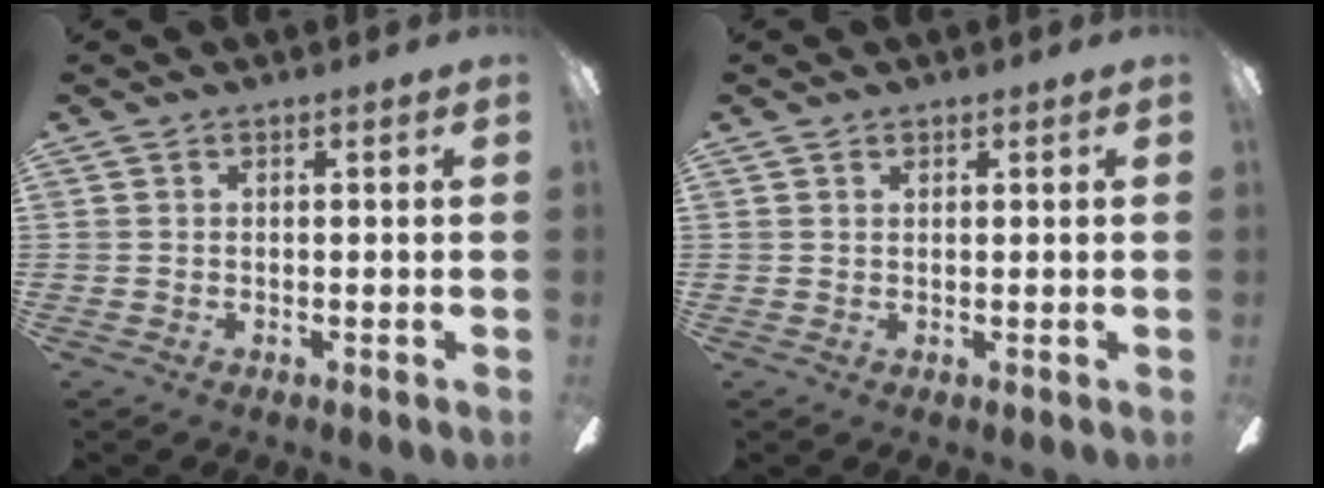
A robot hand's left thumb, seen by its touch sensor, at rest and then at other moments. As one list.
[{"total": 0.7, "force": [0.5, 0.4, 0.3], "torque": [-0.007, 0.001, 0.009]}]